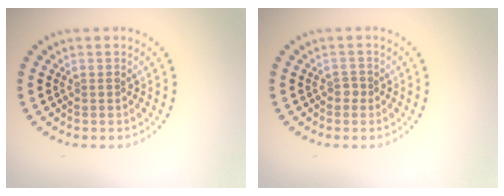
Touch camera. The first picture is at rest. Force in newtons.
{"total": 0.8, "press": 0.6, "slide": 0.5}